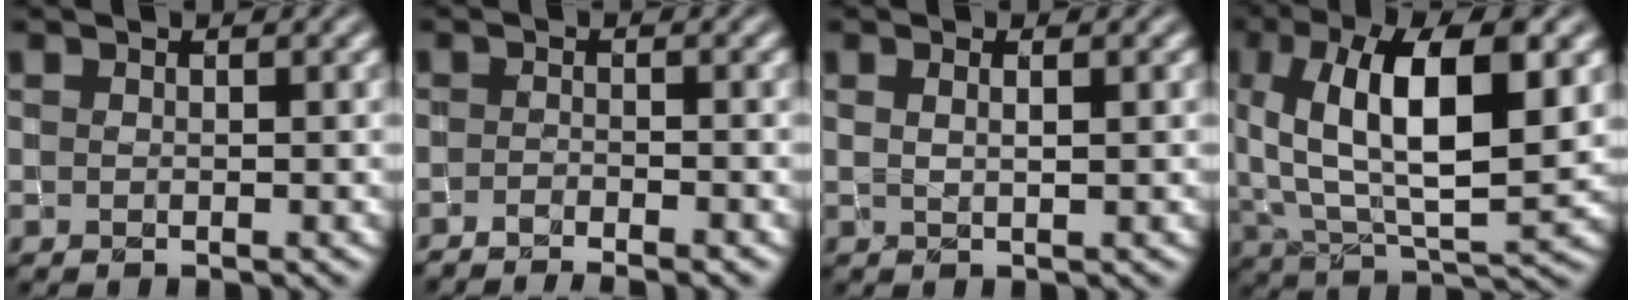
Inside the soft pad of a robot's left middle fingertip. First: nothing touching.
{"total": 3.7, "force": [-3.0, 0.5, 2.1], "torque": [-0.036, -0.002, -0.055]}
{"total": 1.3, "force": [0.7, 0.5, 1.0], "torque": [-0.005, 0.000, 0.004]}
{"total": 11.3, "force": [3.2, 4.6, 9.9], "torque": [-0.170, 0.007, 0.055]}